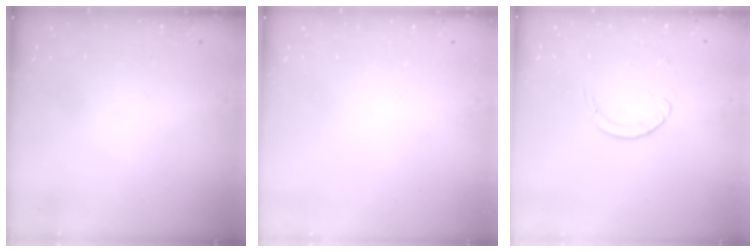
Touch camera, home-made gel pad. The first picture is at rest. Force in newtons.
{"total": 0.0}
{"total": 2.7, "press": 2.7, "slide": 0.3}